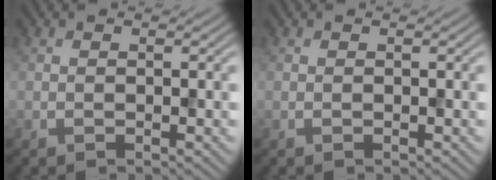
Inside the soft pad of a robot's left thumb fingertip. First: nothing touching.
{"total": 0.0}